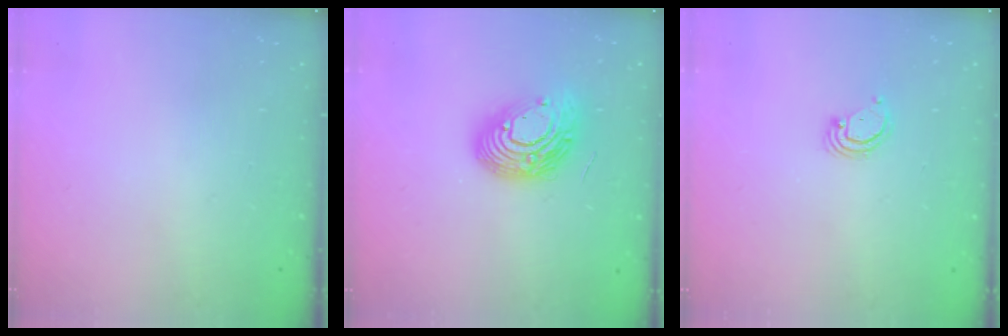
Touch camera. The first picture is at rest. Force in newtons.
{"total": 14.7, "press": 14.6, "slide": 1.0}
{"total": 2.5, "press": 2.5, "slide": 0.2}